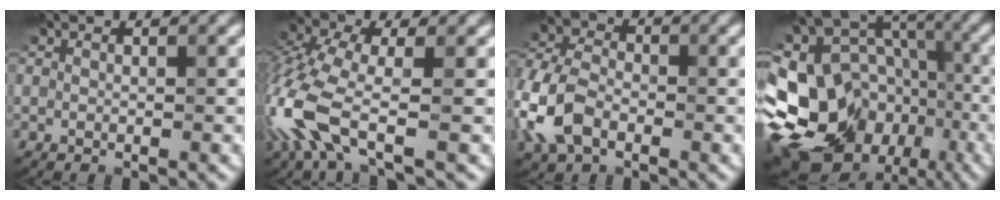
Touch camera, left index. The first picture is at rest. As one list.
[{"total": 7.8, "force": [-2.9, 3.4, 6.4], "torque": [-0.165, 0.002, -0.077]}, {"total": 5.8, "force": [-2.2, 3.9, 3.7], "torque": [-0.086, 0.005, -0.055]}, {"total": 22.0, "force": [-7.7, 17.5, 10.9], "torque": [-0.192, 0.006, -0.139]}]